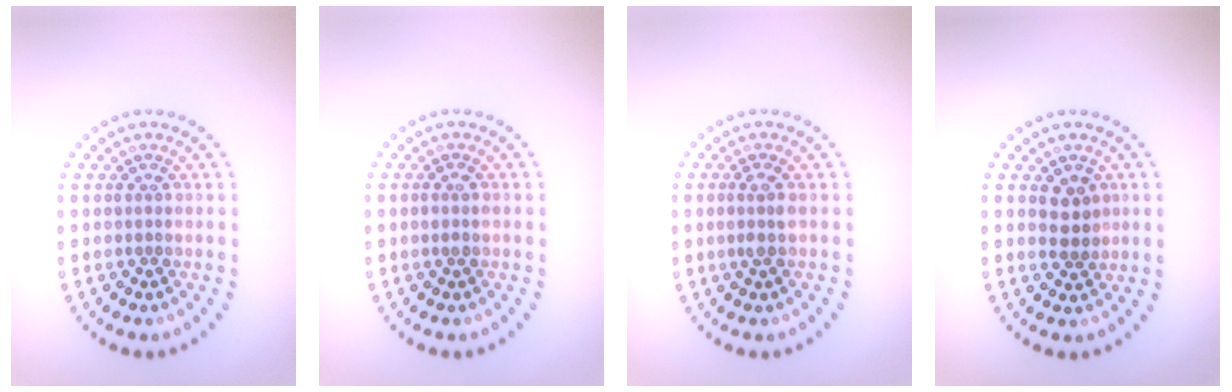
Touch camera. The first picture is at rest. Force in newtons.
{"total": 1.0, "press": 0.9, "slide": 0.4}
{"total": 1.4, "press": 1.1, "slide": 0.8}
{"total": 2.1, "press": 1.9, "slide": 0.7}